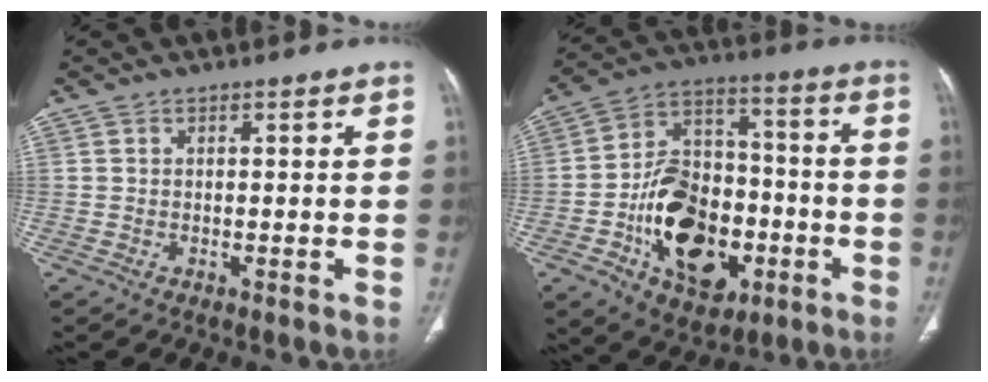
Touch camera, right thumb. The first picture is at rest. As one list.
[{"total": 21.7, "force": [-6.6, 14.4, 14.8], "torque": [-0.194, 0.042, -0.096]}]